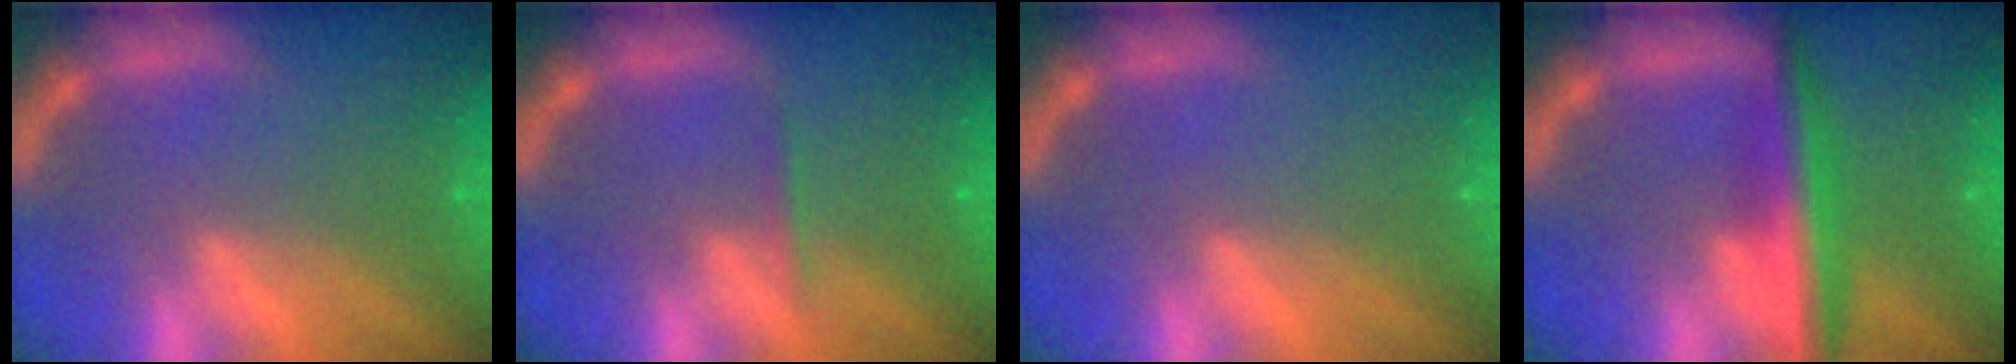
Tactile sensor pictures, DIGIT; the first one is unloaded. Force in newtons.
{"total": 0.9}
{"total": 0.0}
{"total": 5.5}